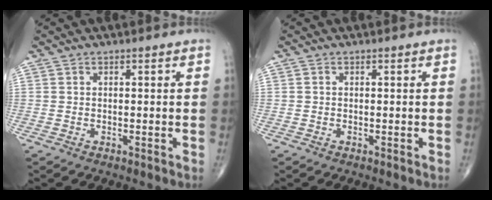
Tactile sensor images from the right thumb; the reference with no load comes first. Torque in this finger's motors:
{"motor_torque": [0.19, 0.03, -0.12, -0.03, 0.03]}